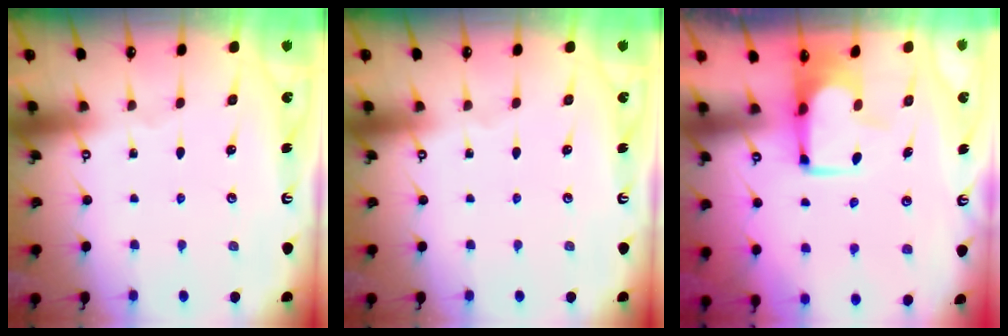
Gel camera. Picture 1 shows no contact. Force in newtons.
{"total": 0.0}
{"total": 2.2, "press": 2.1, "slide": 0.5}